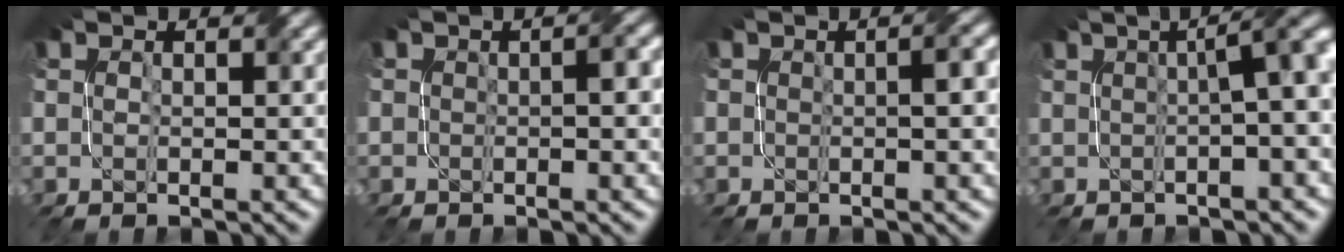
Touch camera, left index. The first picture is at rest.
{"total": 1.4, "force": [-0.5, 0.4, 1.2], "torque": [-0.014, 0.006, -0.005]}
{"total": 1.5, "force": [-0.2, 0.2, 1.5], "torque": [-0.017, 0.008, -0.001]}
{"total": 6.6, "force": [0.9, 2.3, 6.1], "torque": [-0.024, 0.035, 0.003]}